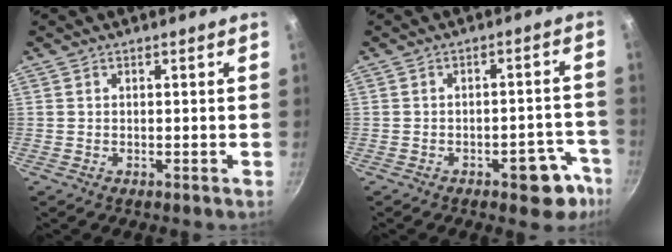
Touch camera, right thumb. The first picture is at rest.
{"total": 8.3, "force": [-4.7, 4.1, 5.4], "torque": [-0.021, 0.045, -0.046]}